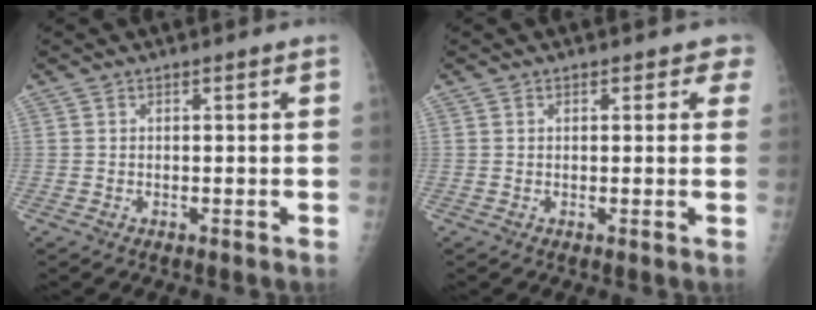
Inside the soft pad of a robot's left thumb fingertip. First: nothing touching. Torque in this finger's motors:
{"motor_torque": [0.39, 0.46, -0.08, -0.08, 0.01]}